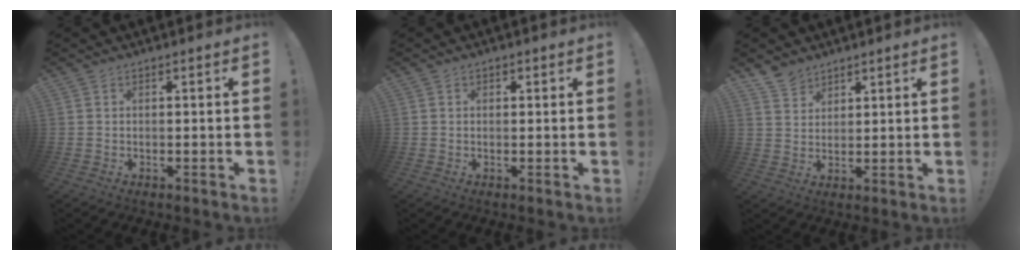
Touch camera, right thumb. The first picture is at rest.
{"total": 0.8, "force": [0.4, 0.6, 0.2], "torque": [0.004, -0.002, 0.006]}
{"total": 5.9, "force": [4.7, 3.4, 0.6], "torque": [-0.013, -0.033, 0.092]}